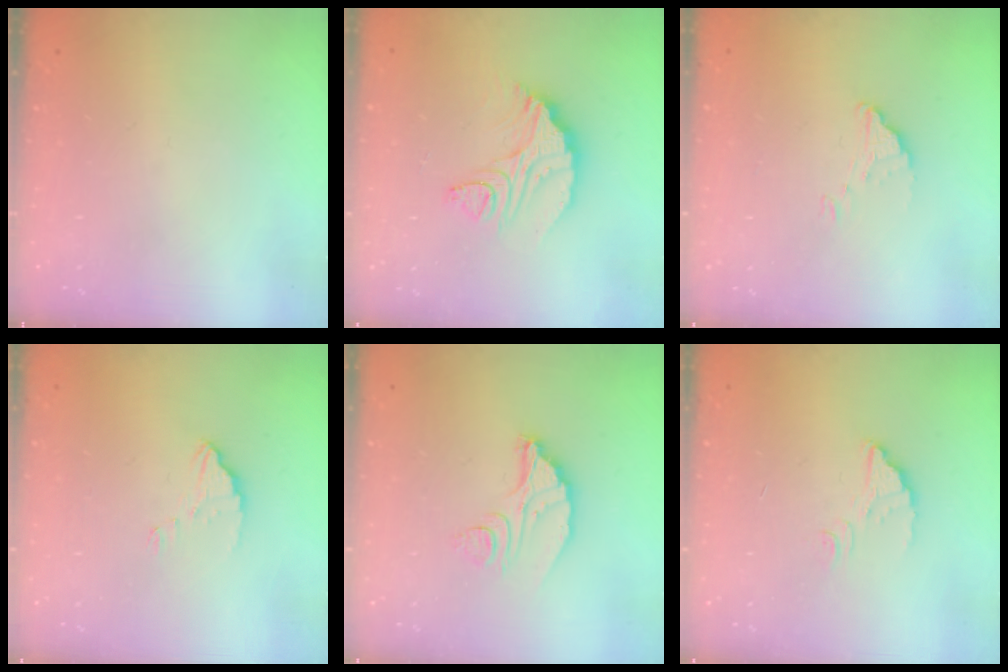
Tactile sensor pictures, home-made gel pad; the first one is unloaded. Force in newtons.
{"total": 10.3, "press": 10.3, "slide": 0.6}
{"total": 1.6, "press": 1.6, "slide": 0.1}
{"total": 2.8, "press": 2.8, "slide": 0.1}
{"total": 8.8, "press": 8.8, "slide": 0.8}
{"total": 3.4, "press": 3.4, "slide": 0.2}